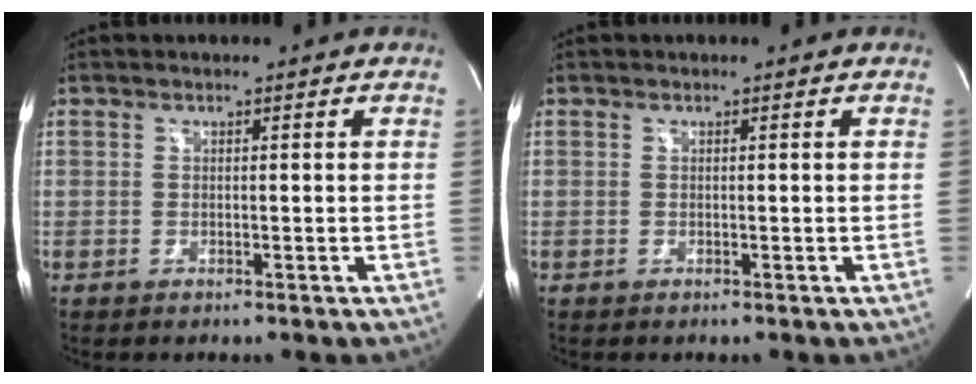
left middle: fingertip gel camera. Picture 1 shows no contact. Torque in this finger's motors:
{"motor_torque": [0.00, 0.00, -0.01, 0.00]}